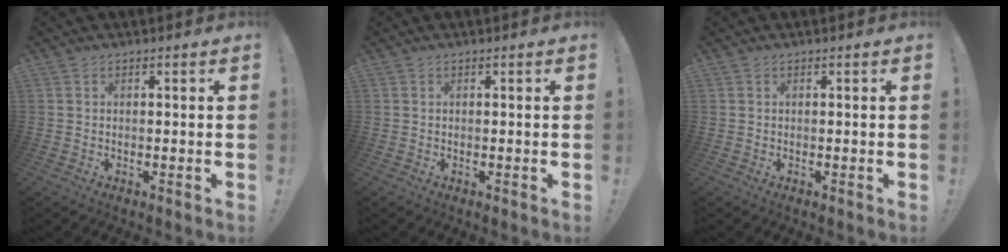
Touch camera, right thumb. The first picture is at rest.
{"total": 0.0}
{"total": 0.0}